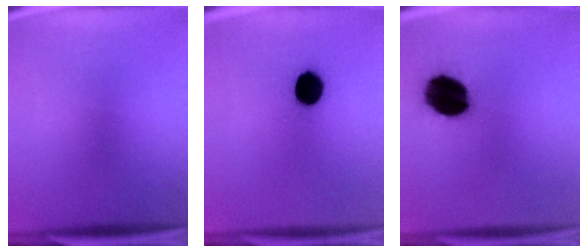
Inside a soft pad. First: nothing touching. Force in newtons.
{"total": 9.2}
{"total": 17.1}